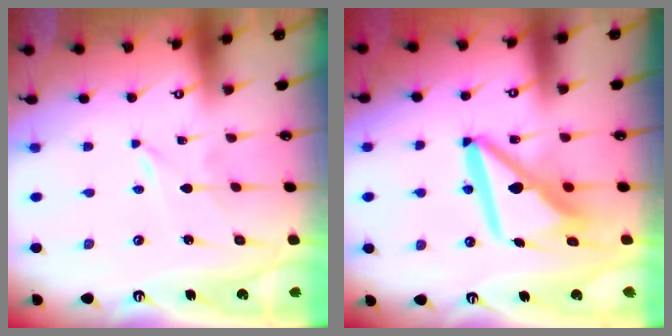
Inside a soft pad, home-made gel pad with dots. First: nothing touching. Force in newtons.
{"total": 13.2, "press": 13.2, "slide": 1.5}